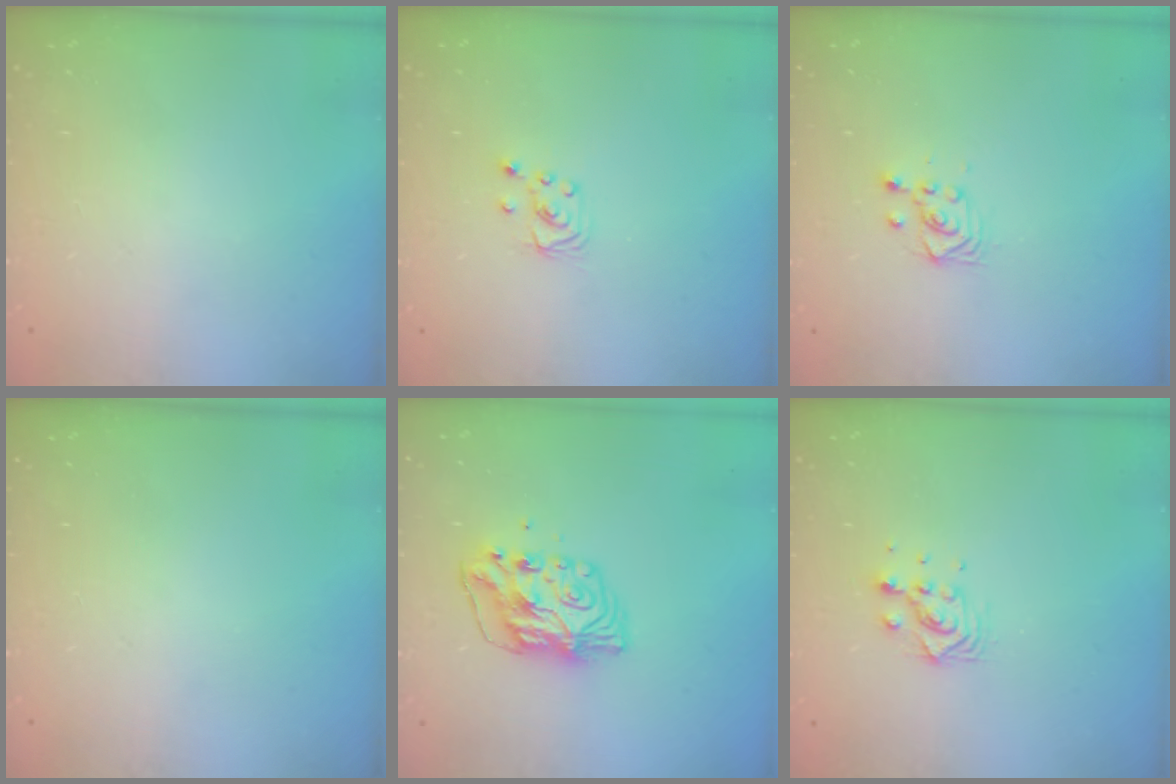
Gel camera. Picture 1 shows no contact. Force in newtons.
{"total": 3.2, "press": 3.2, "slide": 0.2}
{"total": 2.9, "press": 2.9, "slide": 0.6}
{"total": 0.0}
{"total": 7.0, "press": 7.0, "slide": 0.6}
{"total": 6.9, "press": 6.9, "slide": 0.4}